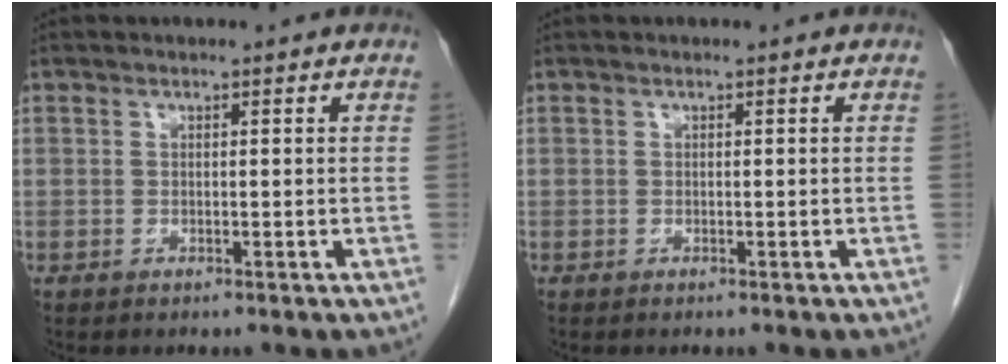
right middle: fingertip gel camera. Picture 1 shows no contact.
{"total": 0.0}